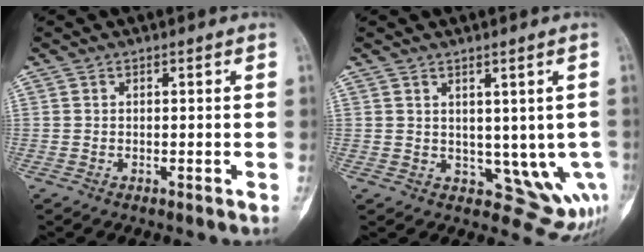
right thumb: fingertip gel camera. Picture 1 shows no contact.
{"total": 7.8, "force": [0.4, 5.1, 5.8], "torque": [-0.029, -0.014, 0.025]}